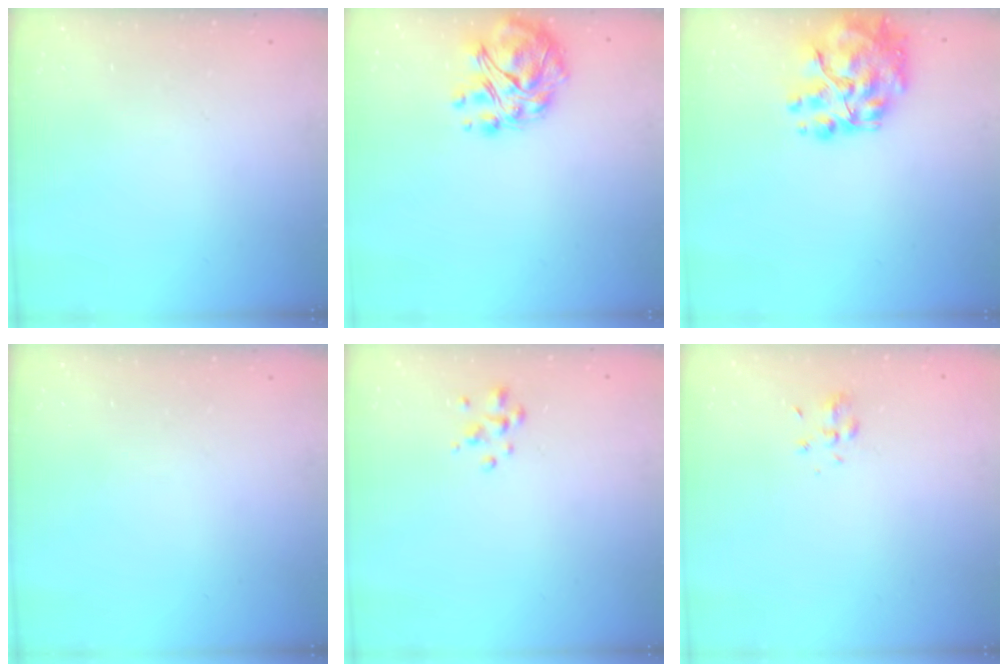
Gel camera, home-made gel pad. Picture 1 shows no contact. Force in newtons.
{"total": 10.4, "press": 10.3, "slide": 1.9}
{"total": 15.6, "press": 14.8, "slide": 5.0}
{"total": 0.0}
{"total": 2.1, "press": 2.1, "slide": 0.1}
{"total": 3.9, "press": 3.7, "slide": 1.2}